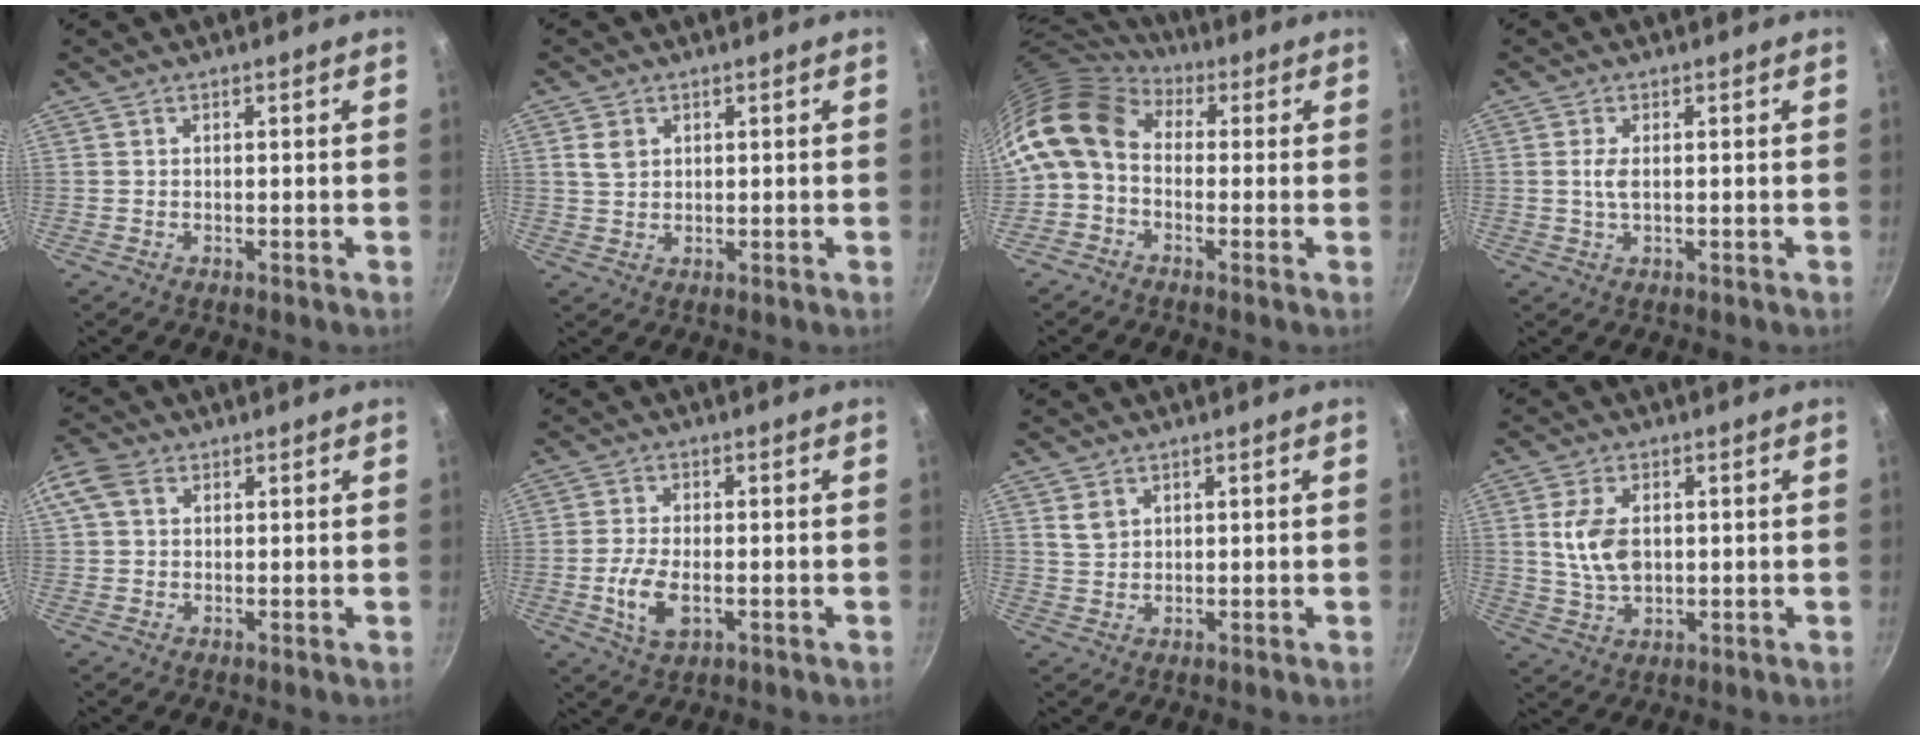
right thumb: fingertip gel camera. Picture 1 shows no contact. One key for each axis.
{"total": 3.1, "fx": 1.1, "fy": 2.4, "fz": 1.6, "tx": -0.022, "ty": 0.001, "tz": 0.024}
{"total": 11.6, "fx": 0.2, "fy": 8.9, "fz": 7.5, "tx": -0.133, "ty": 0.028, "tz": -0.021}
{"total": 2.3, "fx": 0.2, "fy": 0.9, "fz": 2.2, "tx": -0.049, "ty": 0.000, "tz": 0.004}
{"total": 5.7, "fx": 1.9, "fy": 4.1, "fz": 3.4, "tx": -0.068, "ty": 0.013, "tz": 0.028}
{"total": 7.1, "fx": -1.6, "fy": 3.7, "fz": 5.9, "tx": -0.120, "ty": 0.001, "tz": -0.030}
{"total": 3.0, "fx": 1.5, "fy": 2.1, "fz": 1.5, "tx": -0.019, "ty": -0.001, "tz": 0.032}
{"total": 8.1, "fx": 1.1, "fy": 4.9, "fz": 6.3, "tx": -0.114, "ty": -0.005, "tz": 0.022}